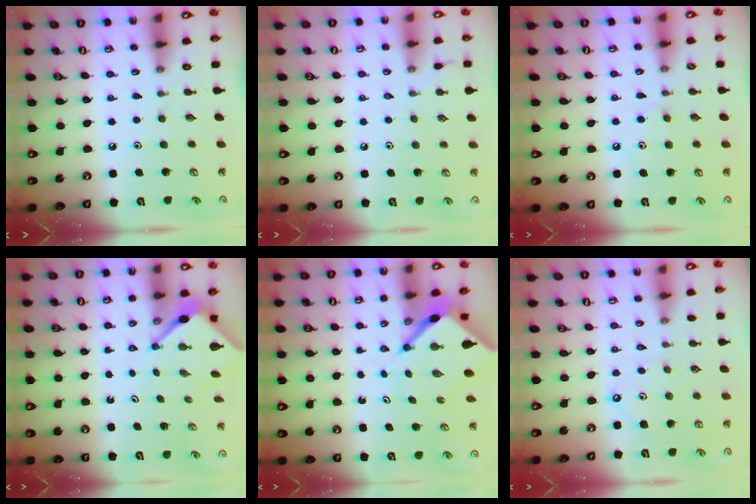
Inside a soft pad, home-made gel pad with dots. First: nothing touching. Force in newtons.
{"total": 2.5, "press": 2.4, "slide": 0.6}
{"total": 7.2, "press": 7.1, "slide": 1.0}
{"total": 4.2, "press": 4.2, "slide": 0.4}
{"total": 6.4, "press": 6.4, "slide": 0.6}
{"total": 2.5, "press": 2.5, "slide": 0.4}